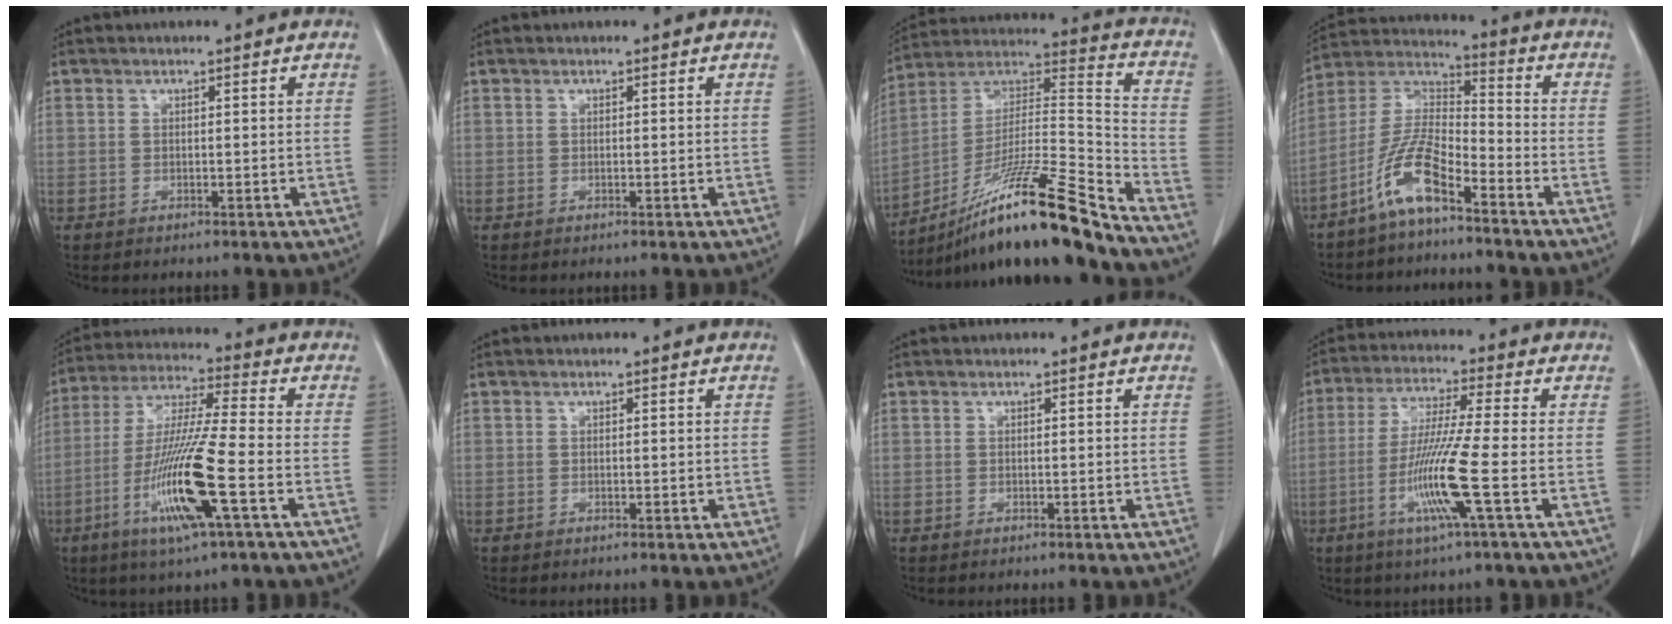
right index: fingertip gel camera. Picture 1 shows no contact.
{"total": 0.0}
{"total": 21.6, "force": [-16.5, -0.8, 13.9], "torque": [-0.236, 0.000, -0.294]}
{"total": 10.0, "force": [-6.5, 2.0, 7.3], "torque": [-0.165, 0.005, -0.133]}
{"total": 14.7, "force": [-5.2, -0.1, 13.8], "torque": [-0.282, -0.019, -0.102]}
{"total": 0.6, "force": [0.0, 0.3, 0.5], "torque": [-0.009, 0.000, 0.003]}
{"total": 0.0}
{"total": 10.8, "force": [-3.3, -1.2, 10.2], "torque": [-0.204, -0.018, -0.070]}